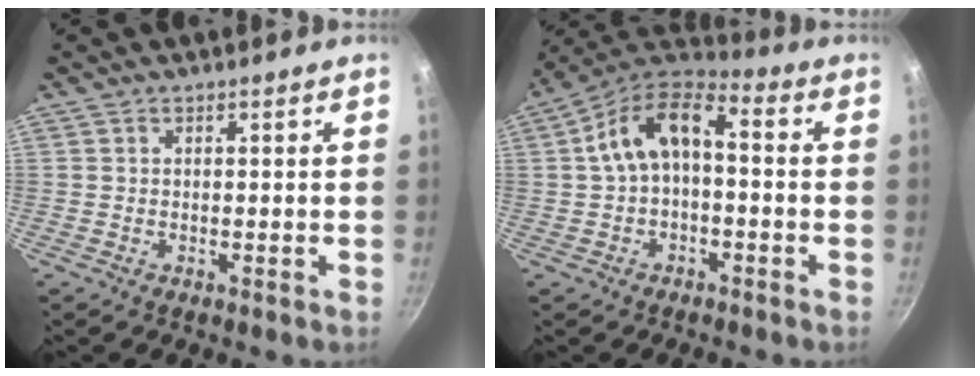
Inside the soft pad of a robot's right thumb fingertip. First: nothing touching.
{"total": 12.2, "force": [0.2, 7.0, 10.0], "torque": [-0.166, 0.050, -0.008]}